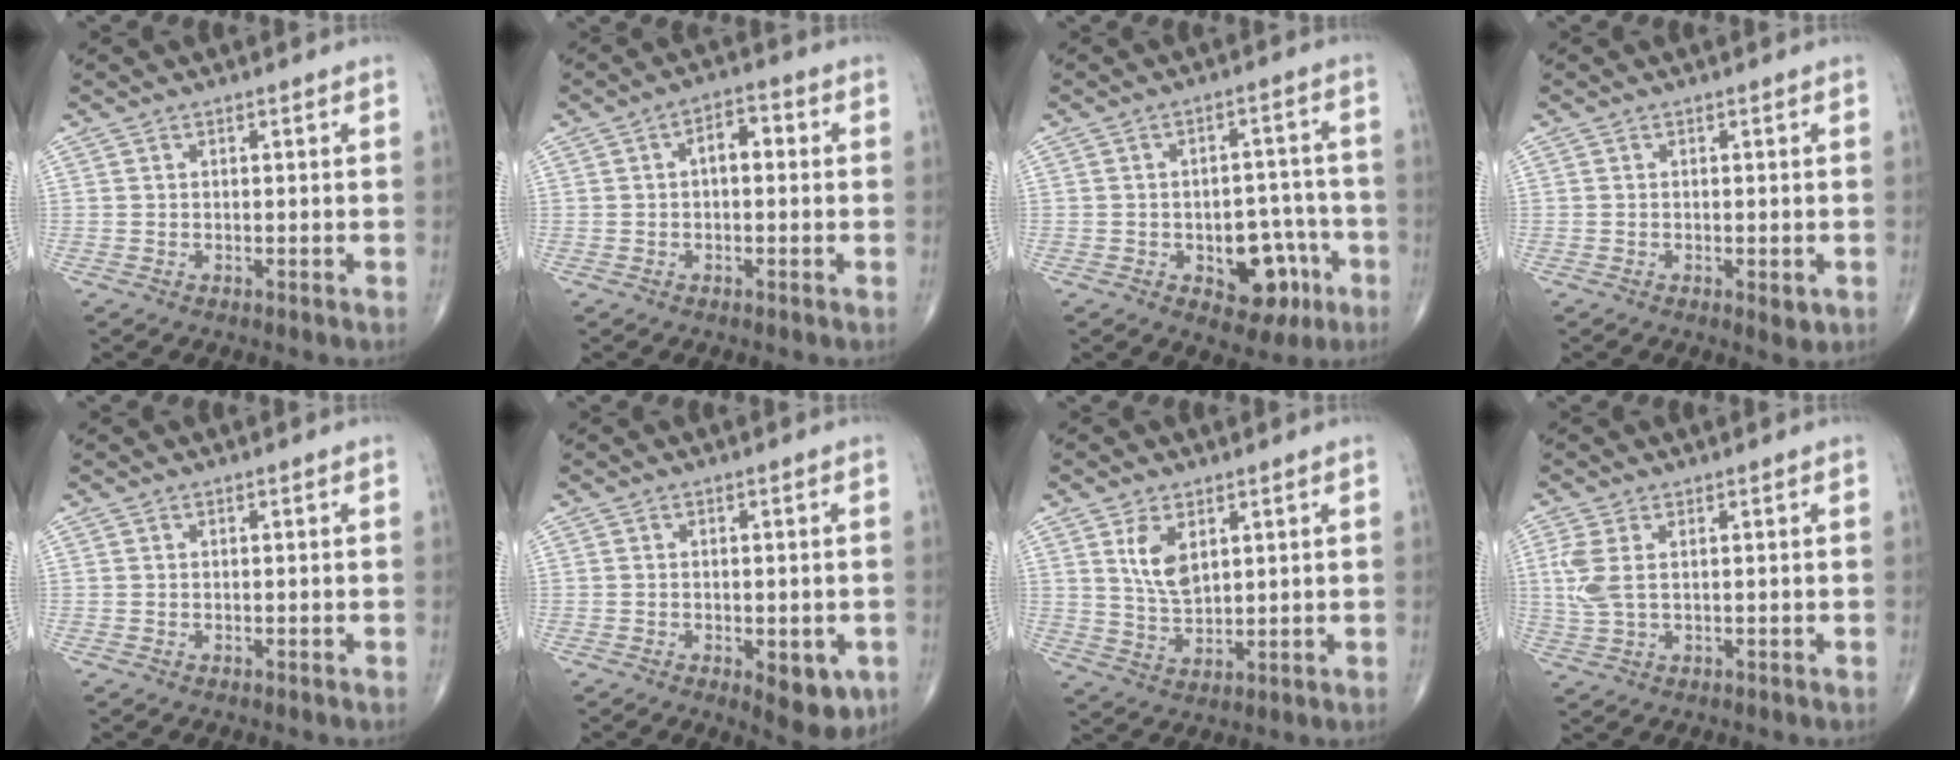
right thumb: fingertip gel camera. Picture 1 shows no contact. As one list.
[{"total": 4.4, "force": [0.3, 2.5, 3.7], "torque": [-0.043, 0.017, -0.006]}, {"total": 10.6, "force": [-4.1, 6.6, 7.3], "torque": [-0.054, 0.038, -0.046]}, {"total": 2.1, "force": [-0.6, 0.9, 1.8], "torque": [-0.020, -0.004, -0.006]}, {"total": 0.0}, {"total": 6.8, "force": [-2.2, 3.1, 5.6], "torque": [-0.054, -0.006, -0.020]}, {"total": 7.6, "force": [3.3, 4.2, 5.5], "torque": [-0.087, -0.021, 0.072]}, {"total": 4.7, "force": [0.9, 2.2, 4.1], "torque": [-0.116, 0.002, 0.024]}]